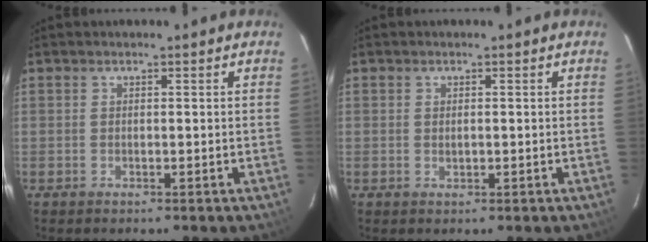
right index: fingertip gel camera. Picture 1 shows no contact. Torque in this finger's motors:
{"motor_torque": [-0.02, 0.06, 0.01, -0.01]}